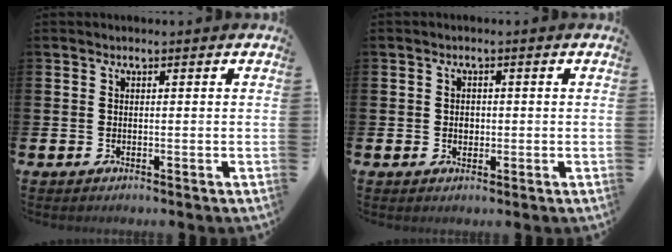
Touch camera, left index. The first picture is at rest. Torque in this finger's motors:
{"motor_torque": [0.05, 0.05, 0.00, 0.00]}